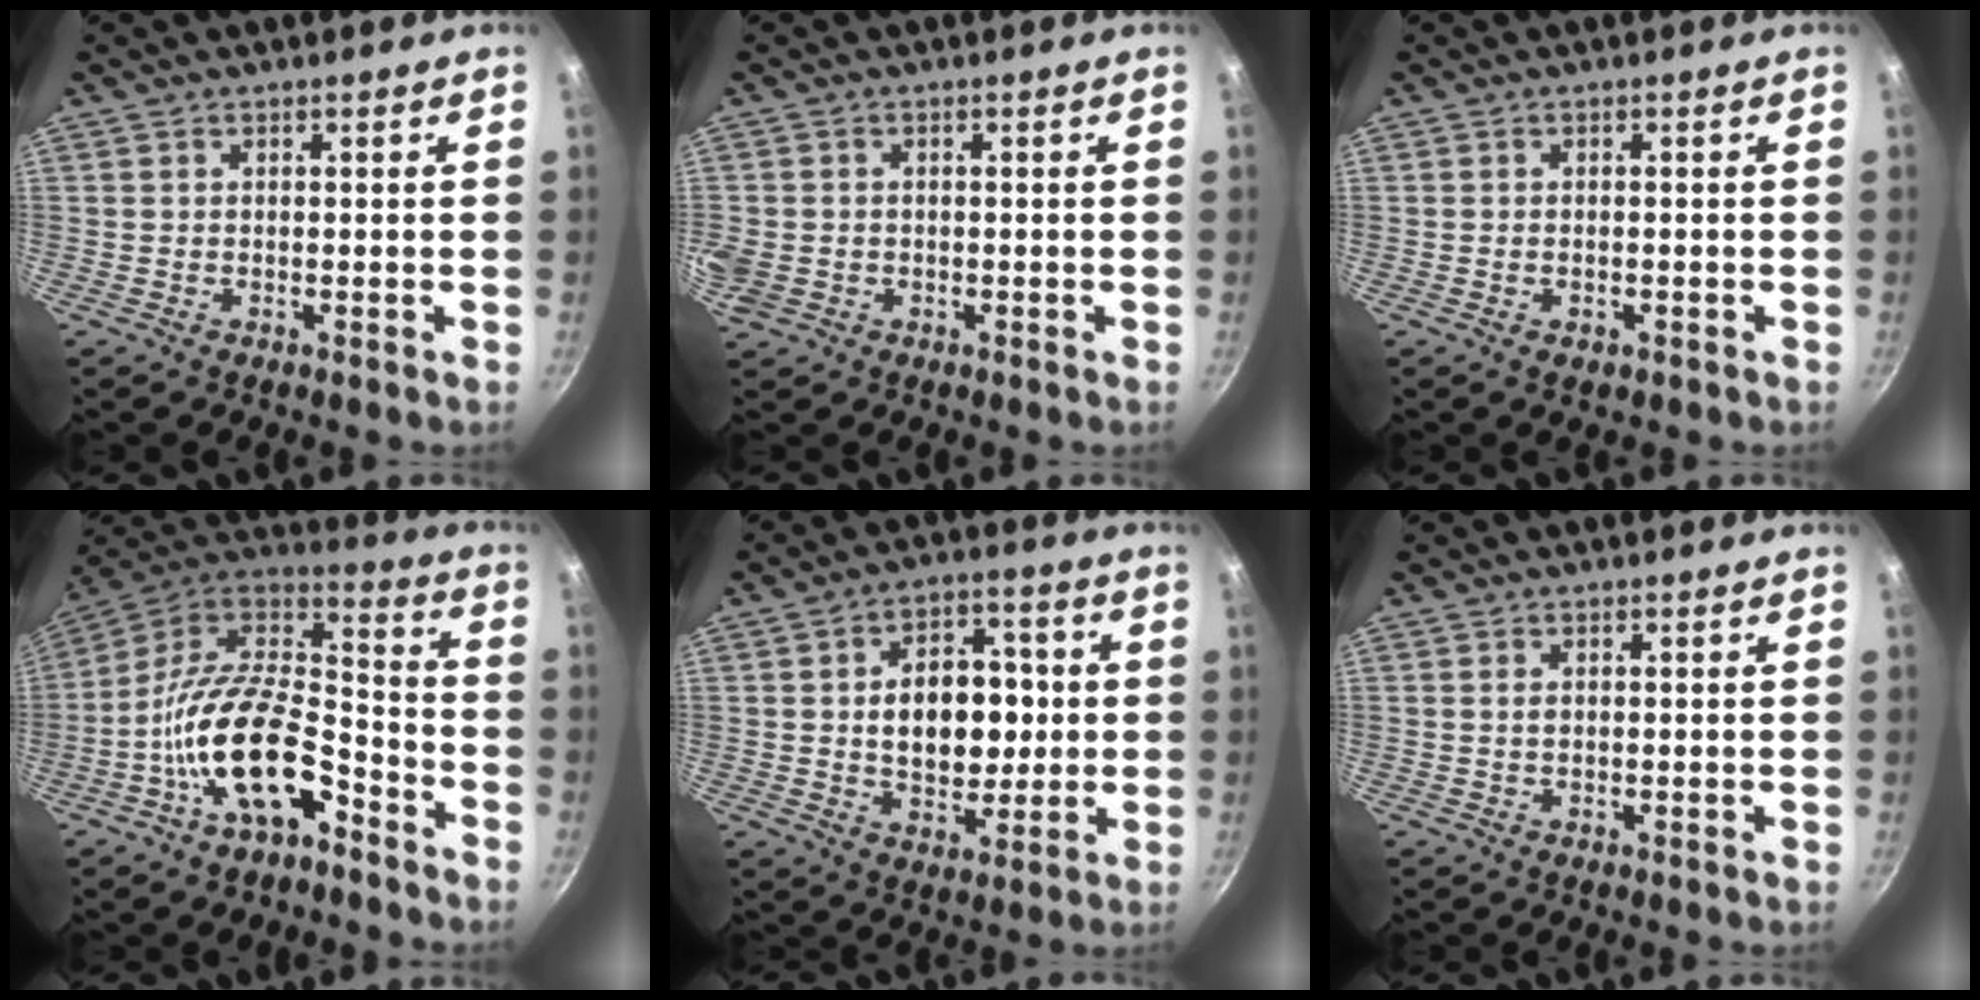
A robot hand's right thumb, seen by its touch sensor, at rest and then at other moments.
{"total": 6.2, "force": [-0.9, 5.3, 3.2], "torque": [-0.081, 0.001, -0.015]}
{"total": 1.5, "force": [-0.6, 1.0, 1.0], "torque": [-0.015, -0.001, -0.010]}
{"total": 20.6, "force": [-9.0, 10.2, 15.4], "torque": [-0.249, 0.071, -0.174]}
{"total": 14.0, "force": [0.6, 9.5, 10.3], "torque": [-0.109, 0.013, 0.010]}
{"total": 1.1, "force": [0.2, 0.7, 0.8], "torque": [-0.015, 0.002, 0.003]}